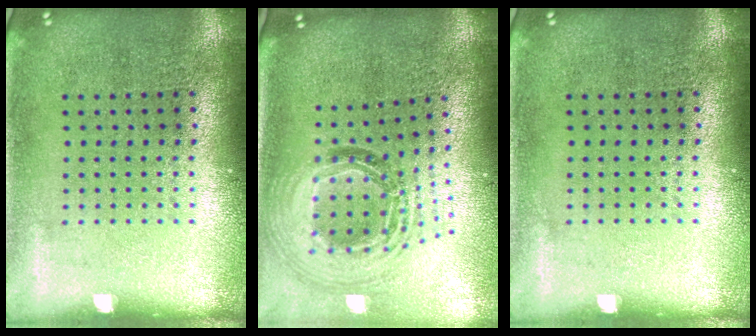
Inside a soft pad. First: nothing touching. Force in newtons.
{"total": 1.7, "press": 1.5, "slide": 0.9}
{"total": 0.0}